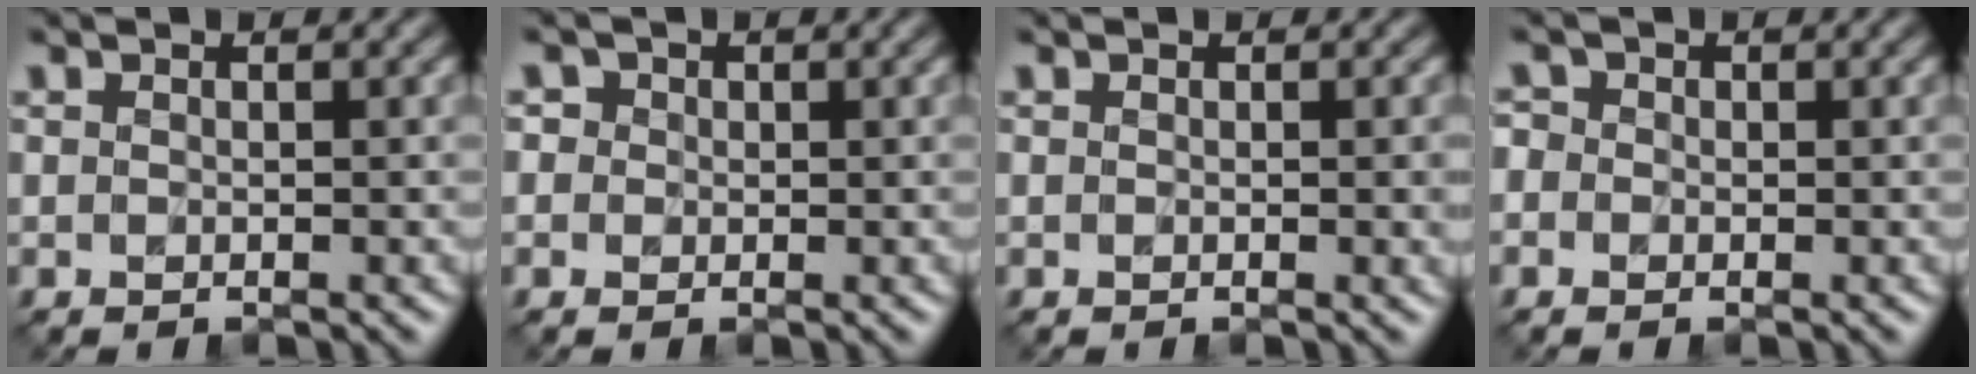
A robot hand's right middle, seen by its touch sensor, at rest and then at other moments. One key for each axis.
{"total": 1.7, "fx": 0.7, "fy": 1.5, "fz": 0.6, "tx": -0.003, "ty": 0.006, "tz": -0.004}
{"total": 1.3, "fx": 0.0, "fy": 0.2, "fz": 1.3, "tx": -0.014, "ty": -0.002, "tz": -0.001}
{"total": 1.2, "fx": 0.0, "fy": 1.2, "fz": 0.4, "tx": -0.006, "ty": 0.002, "tz": -0.013}